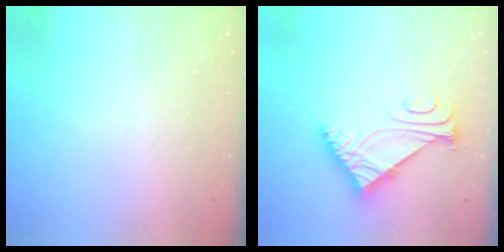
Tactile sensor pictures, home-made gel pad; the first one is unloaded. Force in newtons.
{"total": 6.5, "press": 6.5, "slide": 0.4}